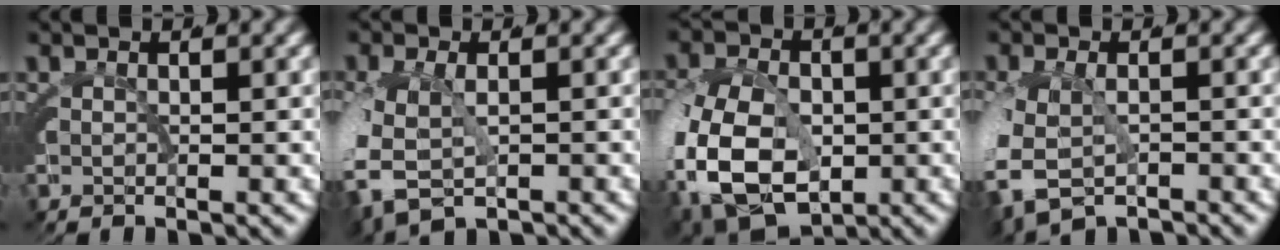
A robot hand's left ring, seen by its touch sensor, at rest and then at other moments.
{"total": 5.4, "force": [-2.8, 4.3, 1.8], "torque": [-0.075, -0.035, -0.035]}
{"total": 10.8, "force": [-4.1, 8.8, 4.8], "torque": [-0.129, -0.048, -0.060]}
{"total": 5.9, "force": [-3.7, 4.2, 1.8], "torque": [-0.079, -0.039, -0.045]}